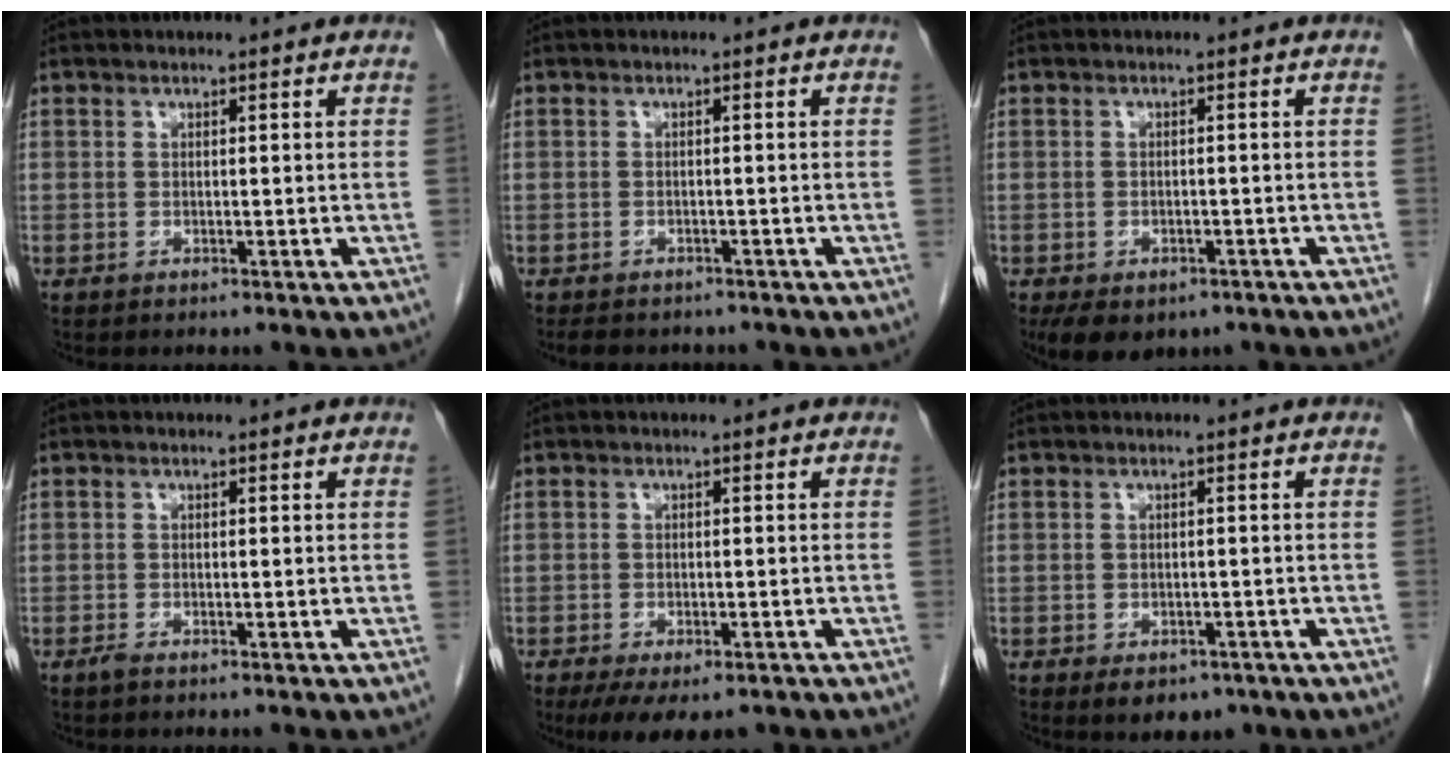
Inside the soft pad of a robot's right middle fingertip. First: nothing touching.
{"total": 5.3, "force": [-4.6, 2.1, 1.6], "torque": [-0.023, -0.003, -0.058]}
{"total": 8.0, "force": [-5.4, 4.5, 3.8], "torque": [-0.059, -0.002, -0.074]}
{"total": 0.6, "force": [-0.5, 0.0, 0.4], "torque": [-0.010, -0.001, -0.010]}
{"total": 7.4, "force": [-5.2, 2.8, 4.4], "torque": [-0.062, -0.010, -0.079]}
{"total": 4.9, "force": [-3.2, 2.8, 2.4], "torque": [-0.023, -0.001, -0.037]}